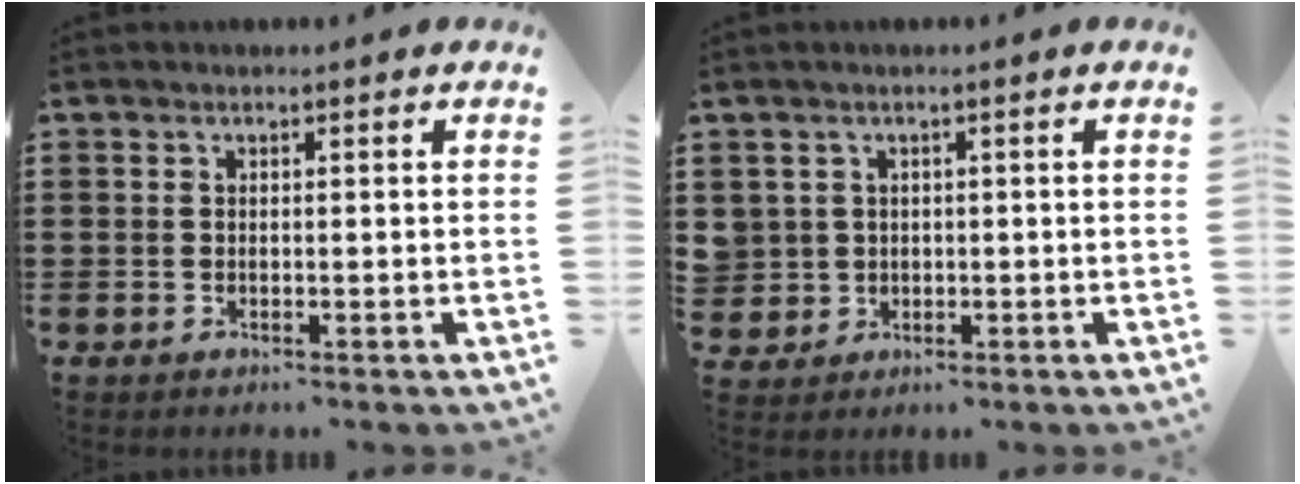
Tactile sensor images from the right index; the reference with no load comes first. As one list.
[{"total": 2.1, "force": [0.3, 2.1, -0.1], "torque": [-0.012, 0.007, 0.004]}]